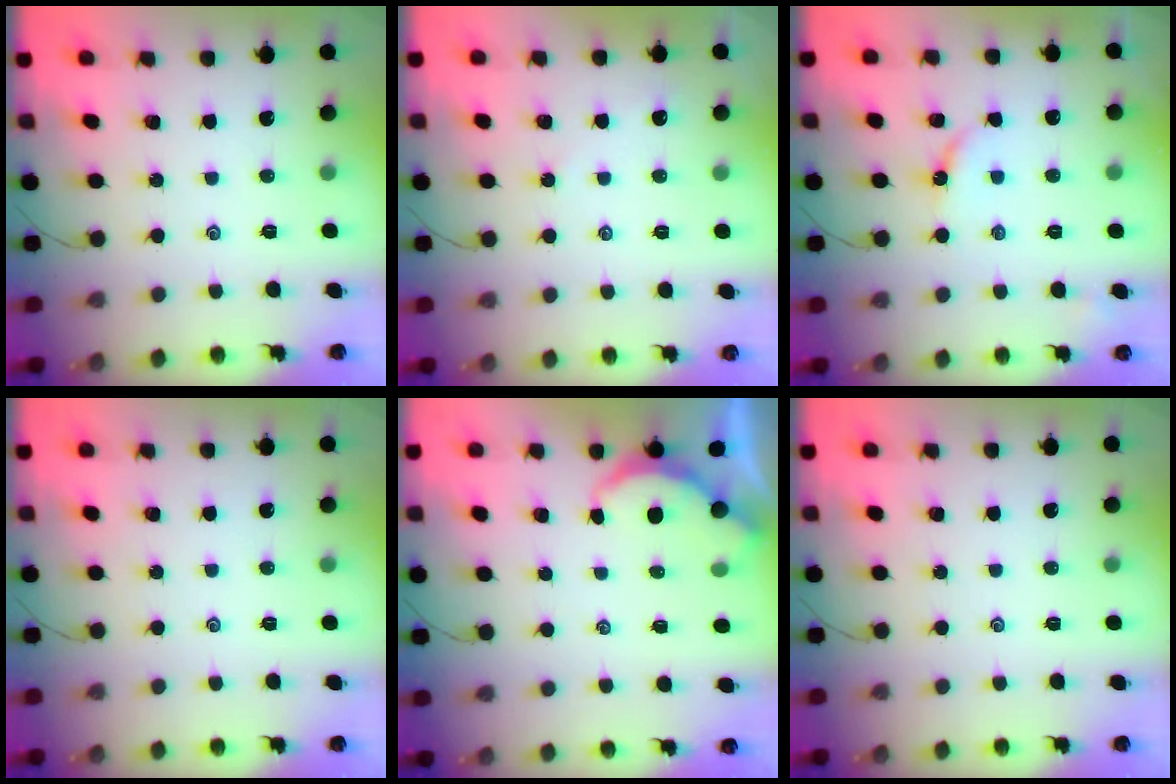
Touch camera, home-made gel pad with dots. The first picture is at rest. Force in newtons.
{"total": 1.4, "press": 1.4, "slide": 0.4}
{"total": 4.5, "press": 4.5, "slide": 0.5}
{"total": 0.0}
{"total": 2.7, "press": 2.7, "slide": 0.3}
{"total": 0.0}